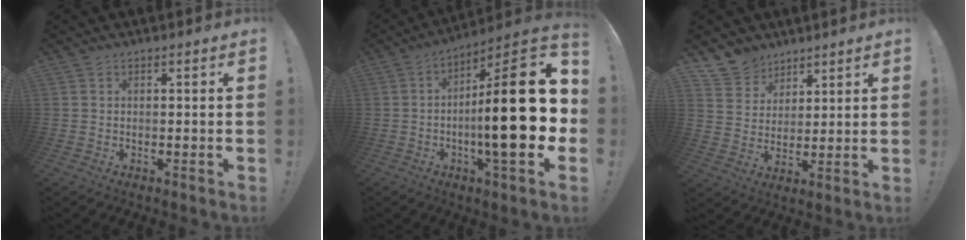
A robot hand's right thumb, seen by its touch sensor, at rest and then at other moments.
{"total": 25.8, "force": [-2.0, 5.5, 25.1], "torque": [-0.398, 0.001, -0.036]}
{"total": 9.2, "force": [7.2, 5.6, 1.0], "torque": [-0.027, -0.053, 0.145]}